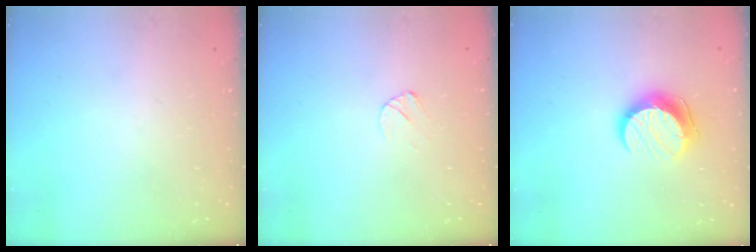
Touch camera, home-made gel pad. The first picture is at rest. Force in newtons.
{"total": 3.2, "press": 3.1, "slide": 0.4}
{"total": 10.2, "press": 10.2, "slide": 0.9}